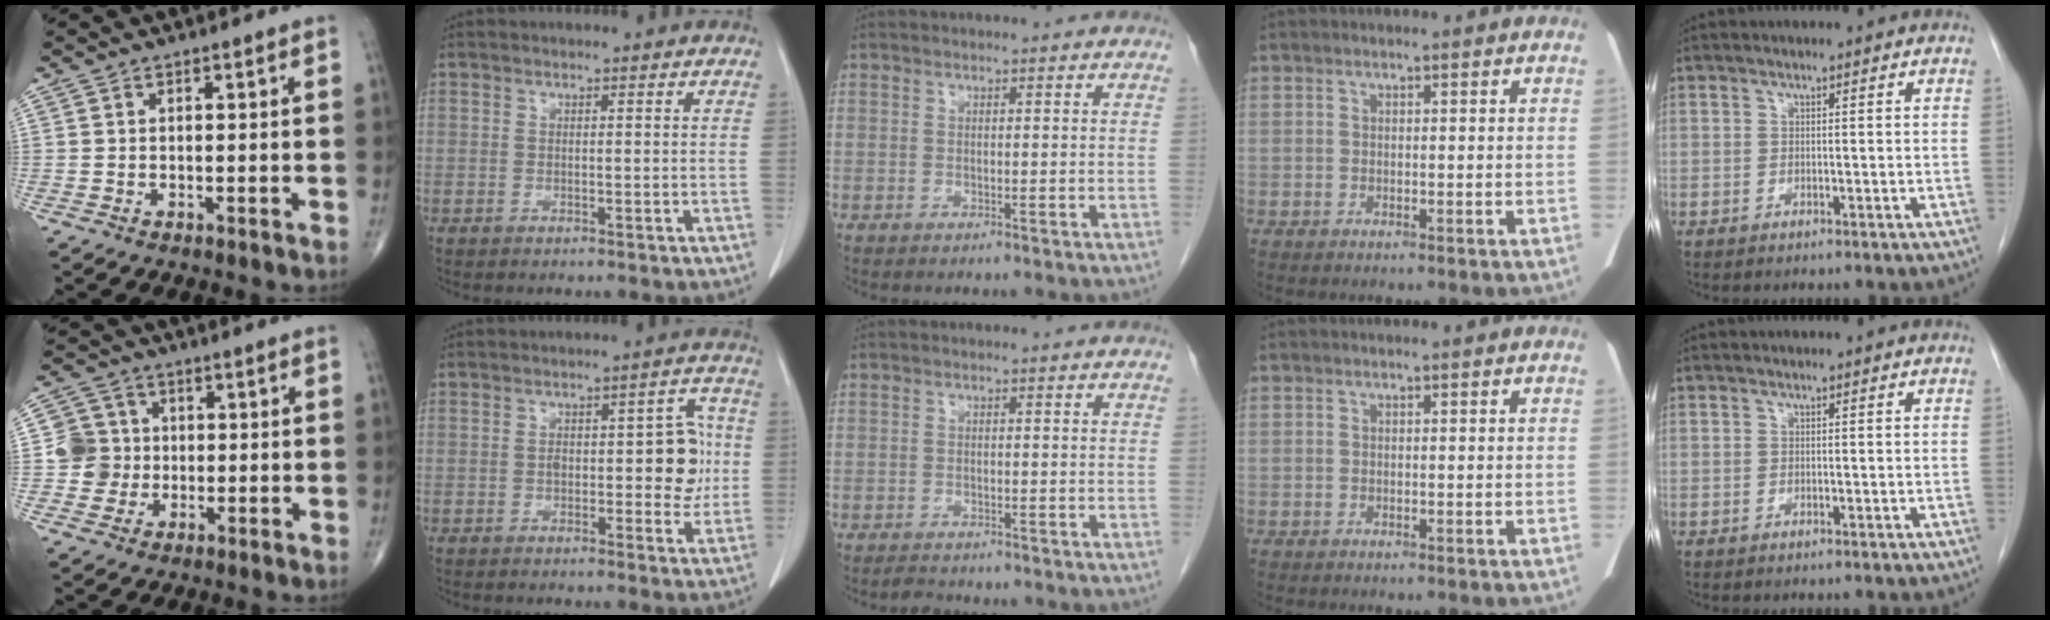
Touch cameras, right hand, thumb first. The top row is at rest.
{"thumb": {"total": 6.1, "force": [-0.4, 6.0, 0.7], "torque": [0.019, 0.011, -0.013]}, "index": {"total": 8.0, "force": [-0.2, 3.3, 7.3], "torque": [-0.090, 0.021, 0.000]}, "middle": {"total": 1.6, "force": [-1.5, 0.4, 0.3], "torque": [-0.015, -0.006, -0.022]}}